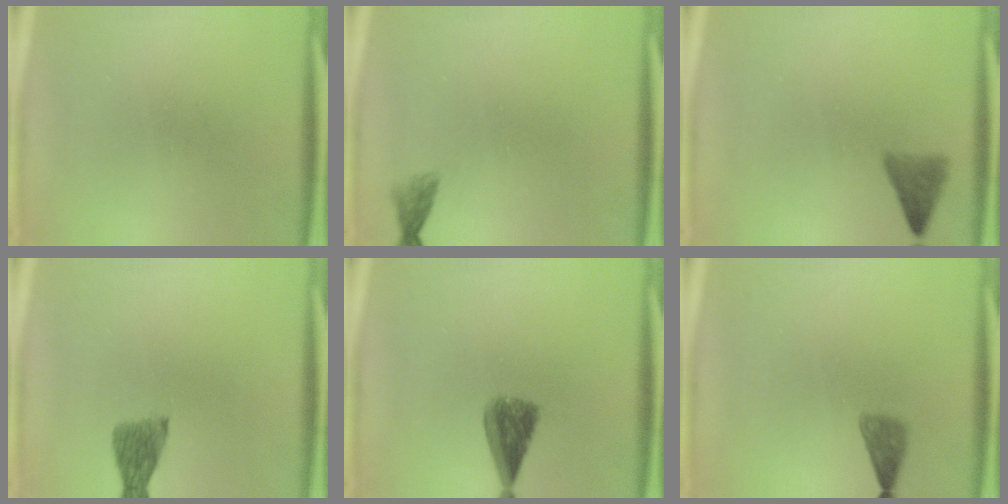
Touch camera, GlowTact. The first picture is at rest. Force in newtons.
{"total": 1.5}
{"total": 2.8}
{"total": 4.1}
{"total": 5.4}
{"total": 2.1}